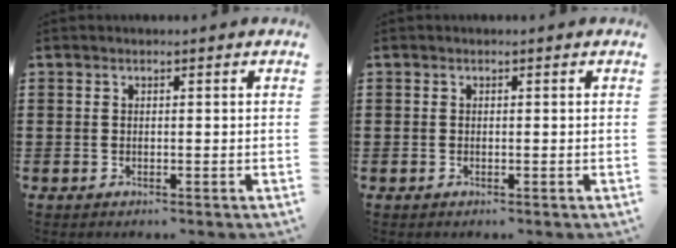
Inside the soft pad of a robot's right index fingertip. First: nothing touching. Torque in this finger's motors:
{"motor_torque": [-0.70, 1.44, 0.00, 0.00]}